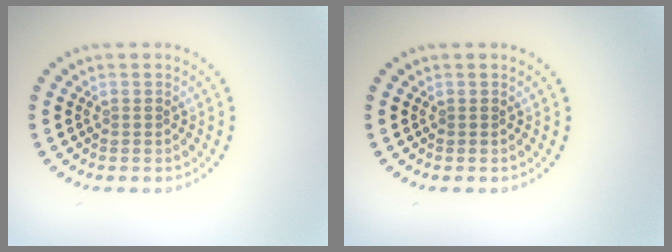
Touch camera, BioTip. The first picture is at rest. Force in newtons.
{"total": 0.0}